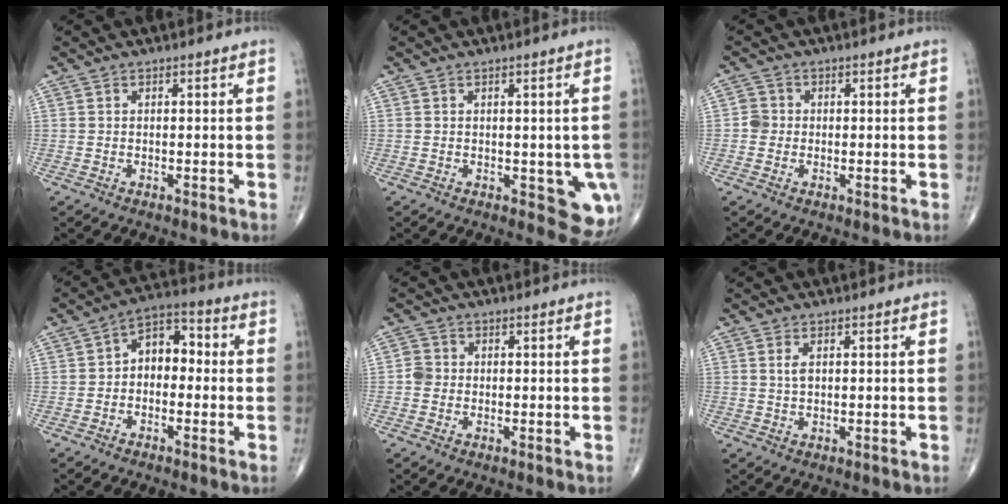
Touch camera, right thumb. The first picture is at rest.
{"total": 6.2, "force": [-1.1, 3.1, 5.2], "torque": [-0.026, -0.007, -0.006]}
{"total": 2.4, "force": [-0.3, 2.3, 0.6], "torque": [0.004, 0.007, -0.011]}
{"total": 7.3, "force": [-0.5, 5.1, 5.3], "torque": [-0.050, 0.034, -0.027]}
{"total": 2.2, "force": [-0.3, 2.1, 0.8], "torque": [-0.003, 0.006, -0.012]}
{"total": 1.9, "force": [0.6, 0.9, 1.5], "torque": [-0.030, 0.001, 0.013]}